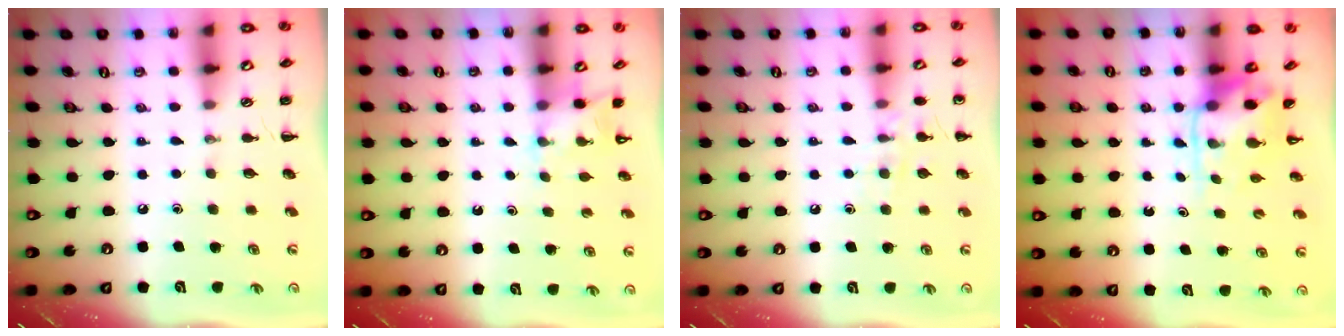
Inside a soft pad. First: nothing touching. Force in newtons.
{"total": 3.5, "press": 3.3, "slide": 1.1}
{"total": 7.9, "press": 7.7, "slide": 1.5}
{"total": 3.8, "press": 3.7, "slide": 0.7}